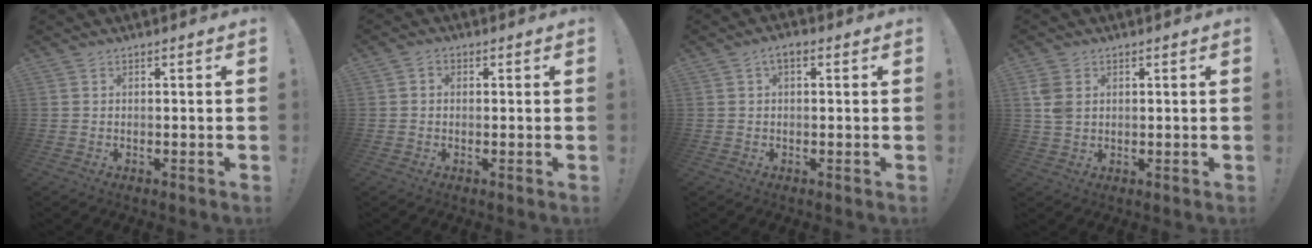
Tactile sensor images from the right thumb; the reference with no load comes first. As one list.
[{"total": 1.8, "force": [-0.2, 1.5, 0.9], "torque": [-0.019, 0.007, -0.004]}, {"total": 2.7, "force": [0.6, 1.5, 2.2], "torque": [-0.035, 0.004, 0.010]}, {"total": 5.2, "force": [1.7, 3.8, 3.1], "torque": [-0.057, 0.002, 0.034]}]